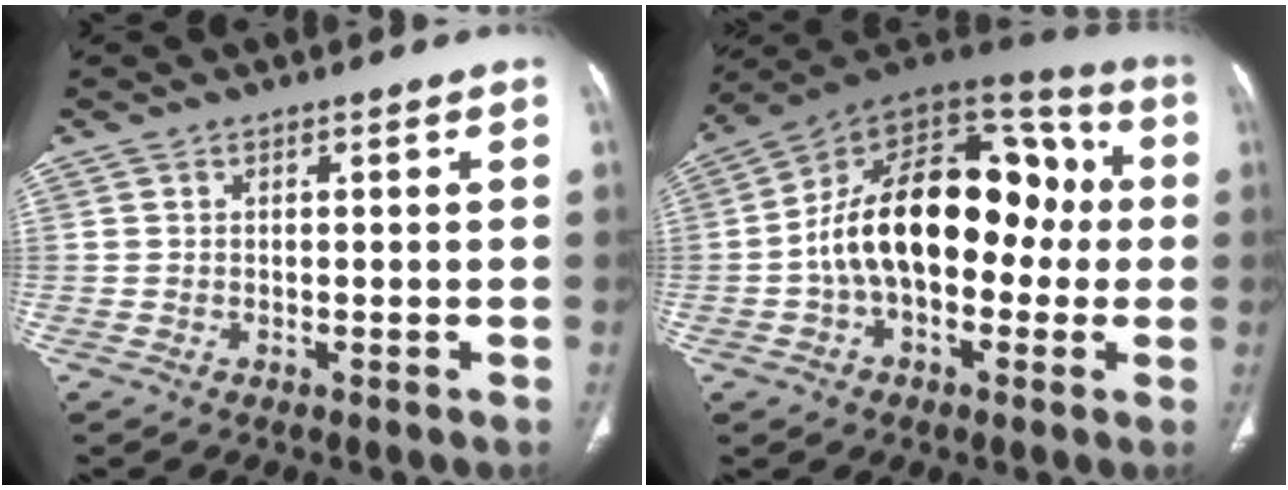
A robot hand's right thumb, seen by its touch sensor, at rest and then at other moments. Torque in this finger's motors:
{"motor_torque": [2.32, 2.69, 1.94, -0.64, 0.38]}